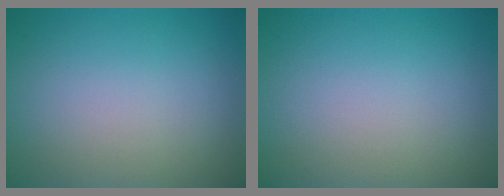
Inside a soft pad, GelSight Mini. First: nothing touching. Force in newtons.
{"total": 0.0}